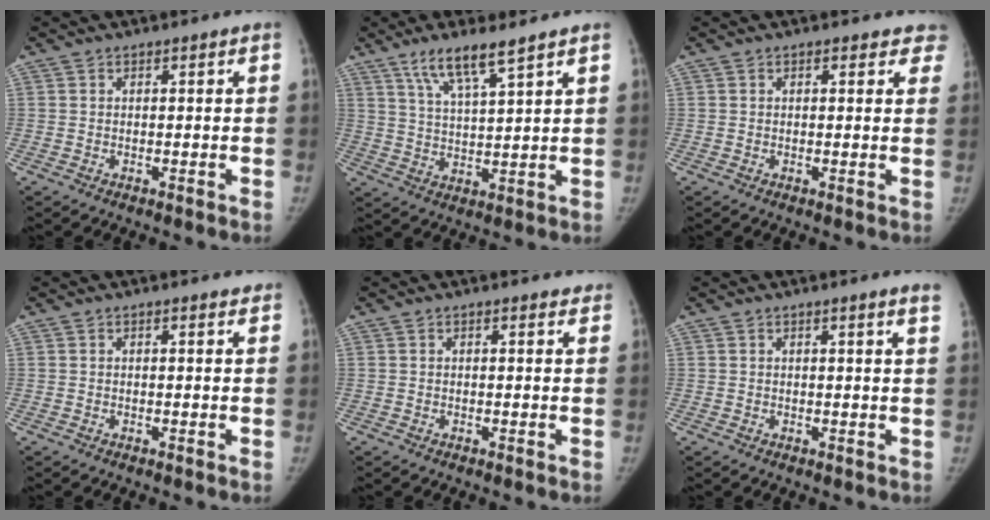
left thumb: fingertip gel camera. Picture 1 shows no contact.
{"total": 8.0, "force": [5.6, 1.2, 5.6], "torque": [-0.100, -0.028, 0.111]}
{"total": 4.0, "force": [3.1, 1.9, 1.5], "torque": [0.021, -0.007, 0.021]}
{"total": 0.9, "force": [0.7, 0.3, 0.5], "torque": [-0.006, -0.002, 0.009]}
{"total": 1.2, "force": [1.0, 0.4, 0.6], "torque": [-0.003, -0.002, 0.010]}
{"total": 3.2, "force": [2.4, -0.3, 2.1], "torque": [-0.026, -0.007, 0.021]}